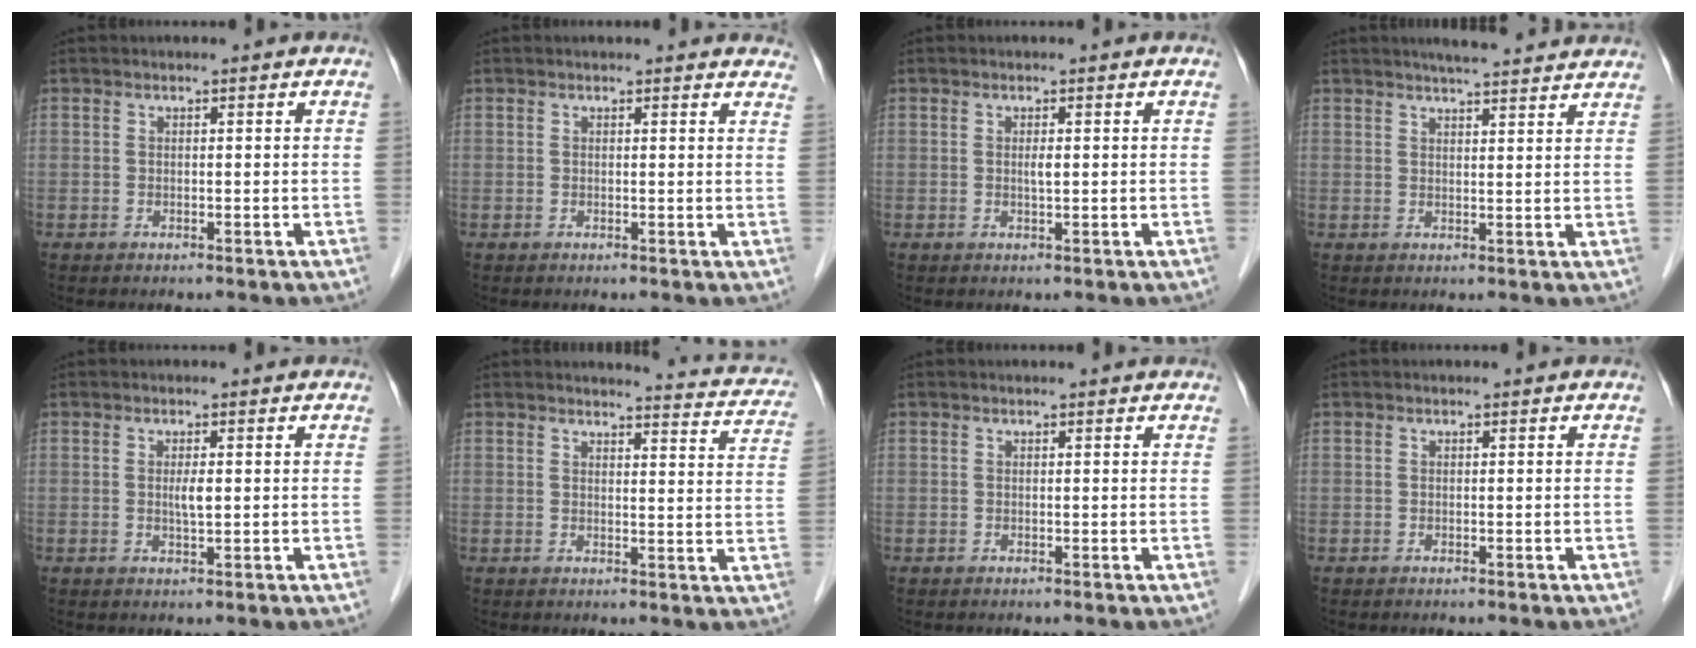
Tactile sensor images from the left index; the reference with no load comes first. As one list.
[{"total": 7.7, "force": [7.3, 1.9, 1.8], "torque": [0.001, 0.001, 0.057]}, {"total": 1.0, "force": [0.1, 0.2, 1.0], "torque": [-0.020, -0.001, 0.002]}, {"total": 9.5, "force": [8.6, 0.8, 4.0], "torque": [-0.054, 0.020, 0.099]}, {"total": 1.9, "force": [0.2, 0.3, 1.9], "torque": [-0.037, -0.001, 0.003]}, {"total": 9.9, "force": [9.6, 1.3, 1.9], "torque": [-0.004, -0.040, 0.081]}, {"total": 1.4, "force": [1.3, 0.2, 0.3], "torque": [-0.011, 0.010, 0.013]}, {"total": 0.0}]